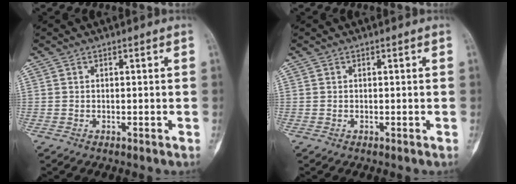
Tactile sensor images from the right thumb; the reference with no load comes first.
{"total": 0.0}